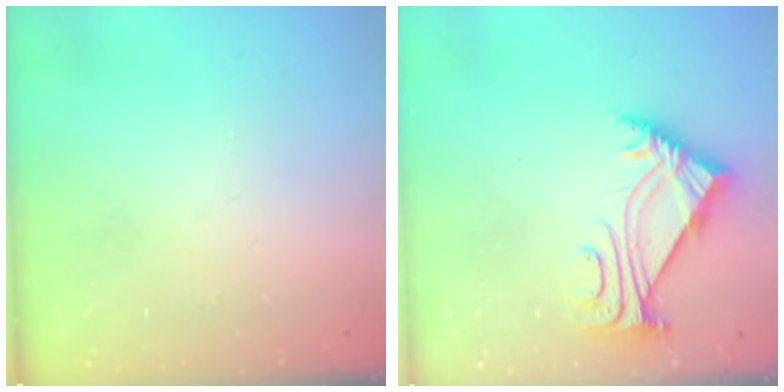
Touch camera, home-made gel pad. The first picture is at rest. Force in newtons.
{"total": 5.8, "press": 5.7, "slide": 1.1}